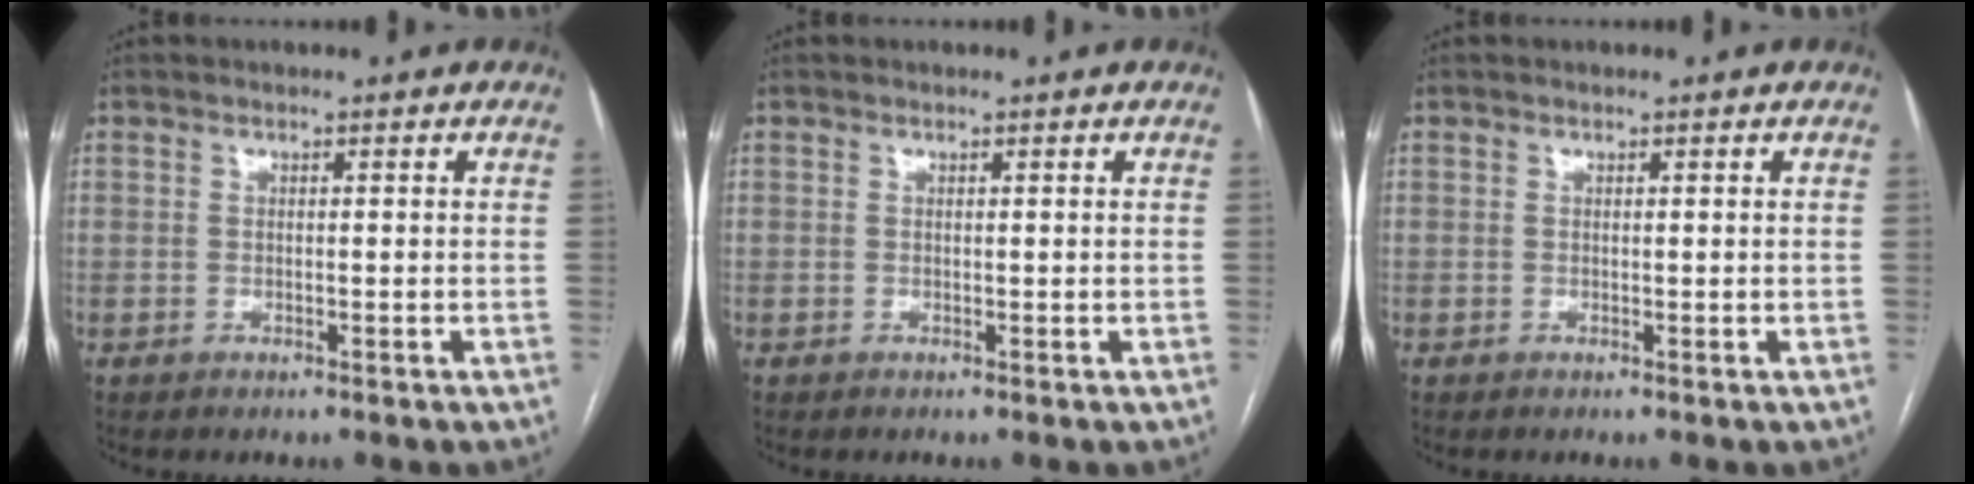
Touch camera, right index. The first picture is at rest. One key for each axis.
{"total": 0.0}
{"total": 0.0}